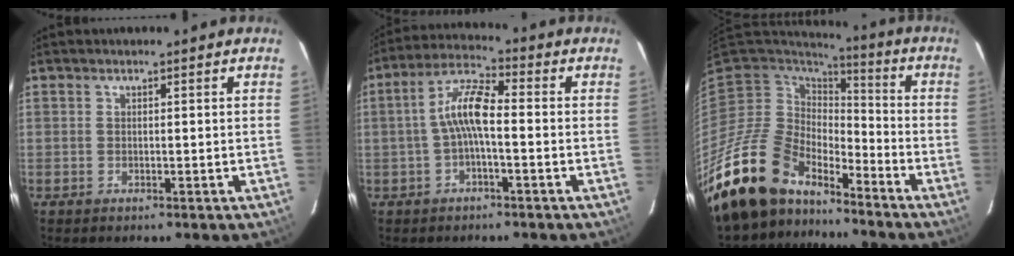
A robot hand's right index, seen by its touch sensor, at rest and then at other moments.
{"total": 7.3, "force": [-1.1, 1.8, 7.0], "torque": [-0.150, 0.020, -0.023]}
{"total": 18.3, "force": [-15.2, 8.0, 6.2], "torque": [-0.146, -0.011, -0.274]}